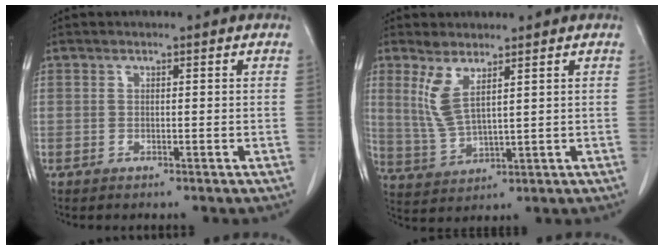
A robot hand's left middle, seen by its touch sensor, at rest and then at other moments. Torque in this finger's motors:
{"motor_torque": [1.09, -0.63, 0.16, 0.08]}